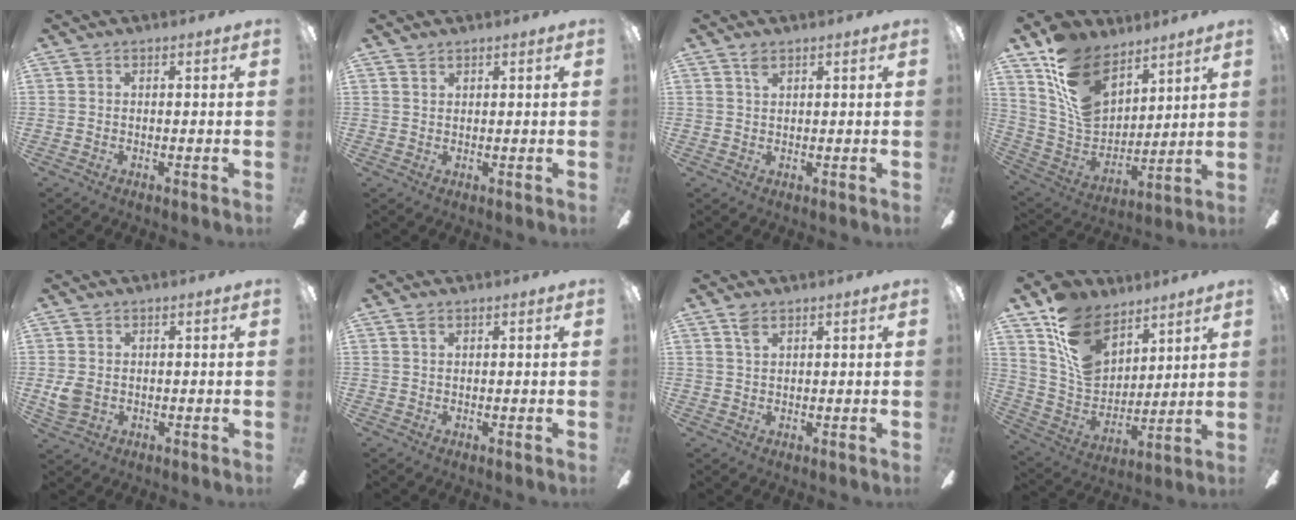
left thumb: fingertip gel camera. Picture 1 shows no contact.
{"total": 1.3, "force": [1.1, 0.6, 0.2], "torque": [-0.006, 0.001, 0.021]}
{"total": 1.8, "force": [1.3, 0.7, 1.0], "torque": [-0.024, 0.001, 0.024]}
{"total": 17.2, "force": [10.8, 10.5, 8.4], "torque": [-0.169, -0.048, 0.211]}
{"total": 3.9, "force": [0.3, 3.2, 2.3], "torque": [-0.039, 0.002, 0.007]}
{"total": 1.4, "force": [0.9, 0.7, 0.7], "torque": [-0.018, 0.002, 0.016]}
{"total": 2.5, "force": [1.7, 1.1, 1.4], "torque": [-0.033, 0.002, 0.032]}
{"total": 16.0, "force": [9.9, 10.2, 7.2], "torque": [-0.147, -0.045, 0.197]}